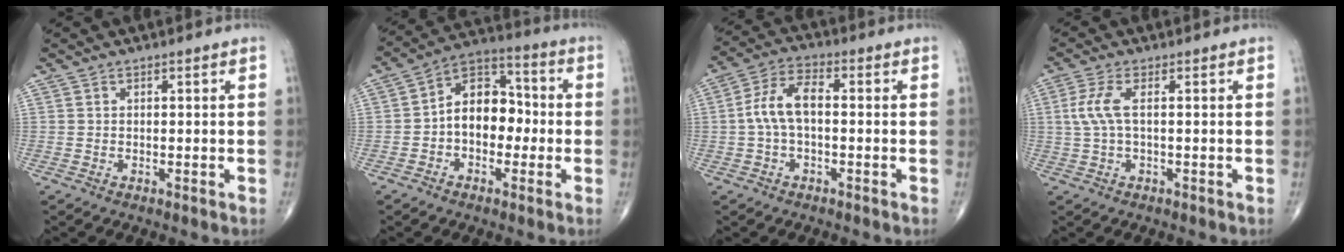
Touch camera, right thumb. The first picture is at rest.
{"total": 11.0, "force": [-1.3, 7.6, 7.9], "torque": [-0.092, 0.040, -0.038]}
{"total": 7.7, "force": [-0.3, 3.9, 6.7], "torque": [-0.137, 0.028, -0.014]}
{"total": 4.6, "force": [0.5, 1.4, 4.3], "torque": [-0.124, 0.009, 0.009]}